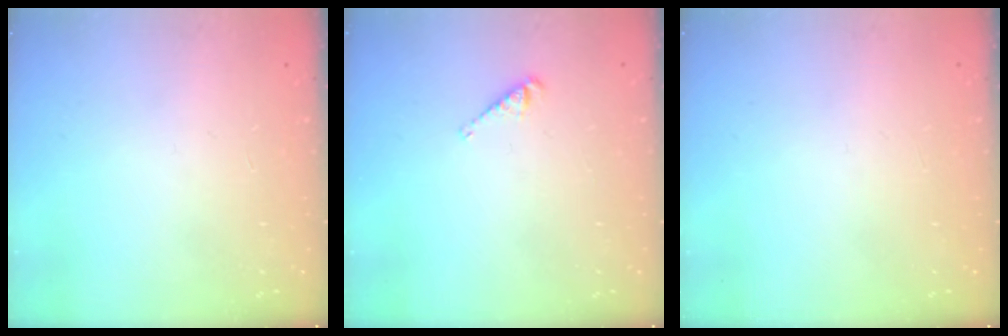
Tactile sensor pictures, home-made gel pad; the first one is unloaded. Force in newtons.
{"total": 3.9, "press": 3.9, "slide": 0.2}
{"total": 0.0}